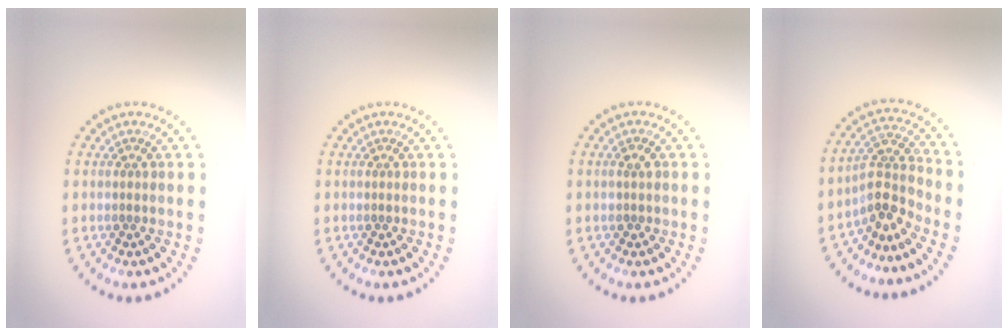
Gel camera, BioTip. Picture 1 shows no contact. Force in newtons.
{"total": 0.0}
{"total": 0.8, "press": 0.7, "slide": 0.2}
{"total": 3.1, "press": 2.4, "slide": 2.1}